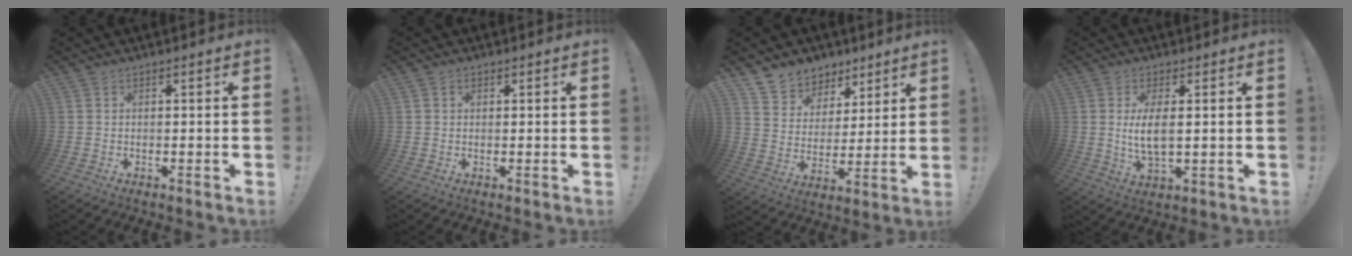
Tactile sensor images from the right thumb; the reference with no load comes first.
{"total": 1.0, "force": [0.5, 0.8, 0.2], "torque": [0.001, 0.000, 0.008]}
{"total": 9.0, "force": [6.1, 6.5, 1.0], "torque": [-0.025, -0.050, 0.122]}
{"total": 7.1, "force": [0.8, 2.5, 6.5], "torque": [-0.122, -0.017, 0.009]}